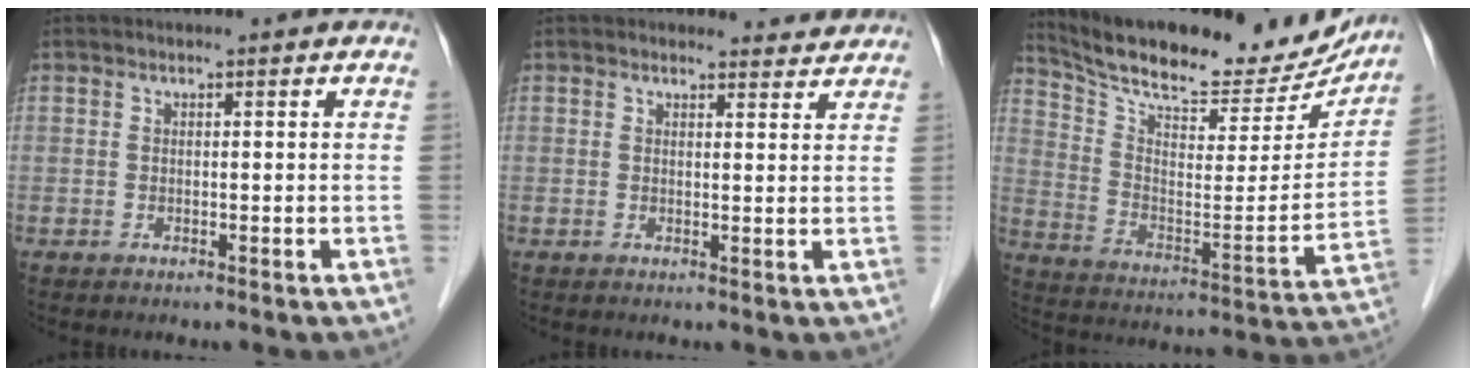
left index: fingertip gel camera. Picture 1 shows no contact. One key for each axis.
{"total": 3.0, "fx": 2.9, "fy": 0.8, "fz": -0.4, "tx": 0.001, "ty": -0.003, "tz": 0.026}
{"total": 24.6, "fx": 22.4, "fy": 5.7, "fz": 8.4, "tx": -0.138, "ty": -0.033, "tz": 0.317}